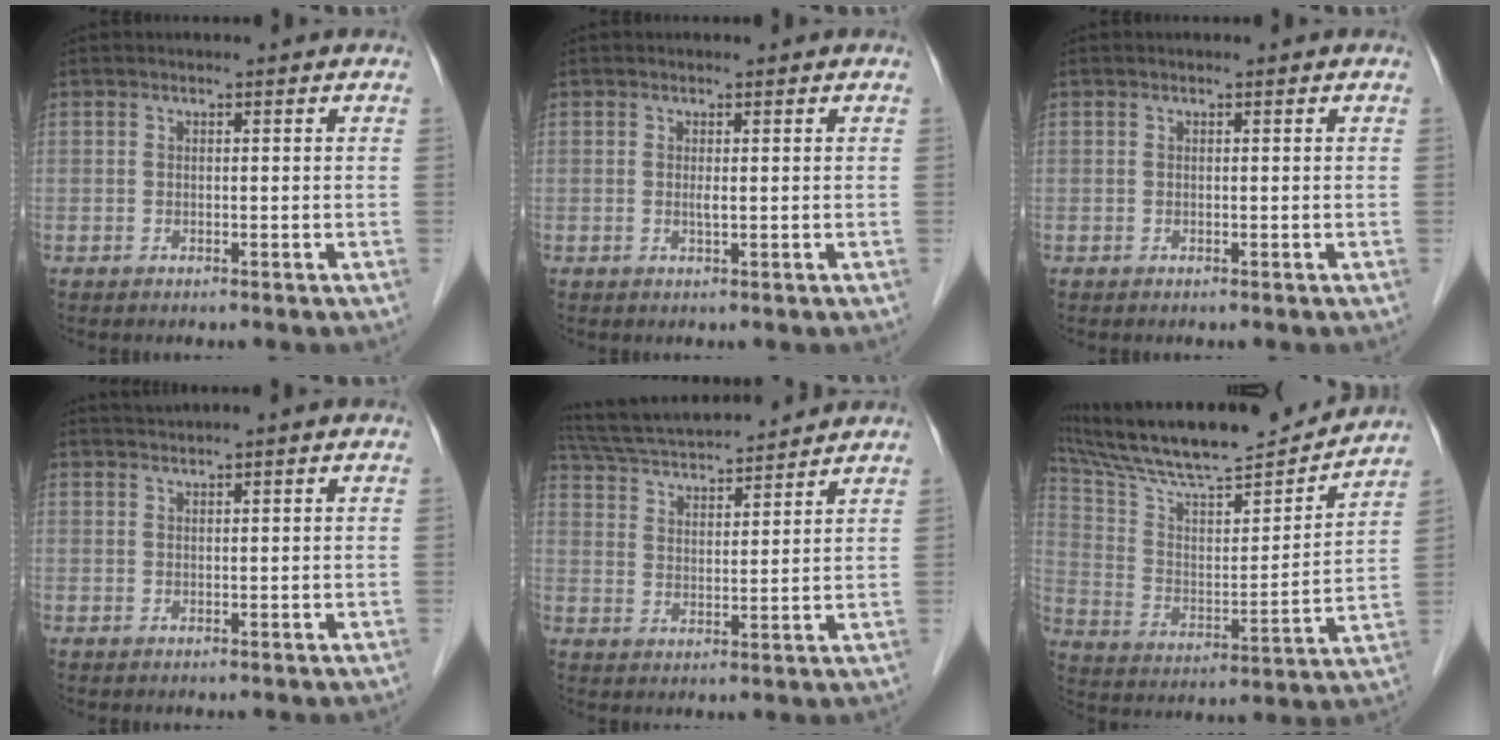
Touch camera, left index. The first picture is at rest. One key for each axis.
{"total": 0.8, "fx": 0.1, "fy": 0.1, "fz": 0.8, "tx": -0.020, "ty": -0.003, "tz": 0.002}
{"total": 0.0}
{"total": 1.2, "fx": 1.1, "fy": -0.4, "fz": 0.4, "tx": -0.009, "ty": 0.011, "tz": 0.026}
{"total": 15.6, "fx": 14.4, "fy": 1.7, "fz": 5.7, "tx": -0.109, "ty": 0.033, "tz": 0.239}
{"total": 22.7, "fx": 20.6, "fy": 2.4, "fz": 9.3, "tx": -0.168, "ty": -0.002, "tz": 0.322}